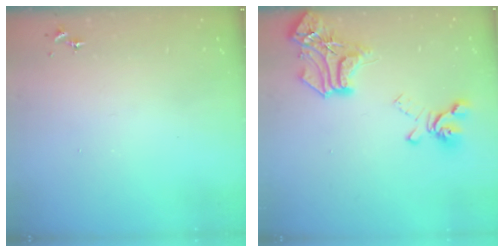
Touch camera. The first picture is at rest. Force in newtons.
{"total": 19.7, "press": 19.7, "slide": 1.4}